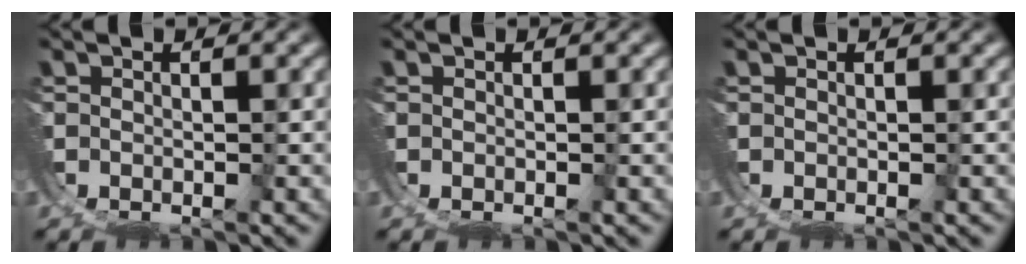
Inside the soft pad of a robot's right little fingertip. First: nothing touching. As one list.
[{"total": 0.0}, {"total": 0.0}]